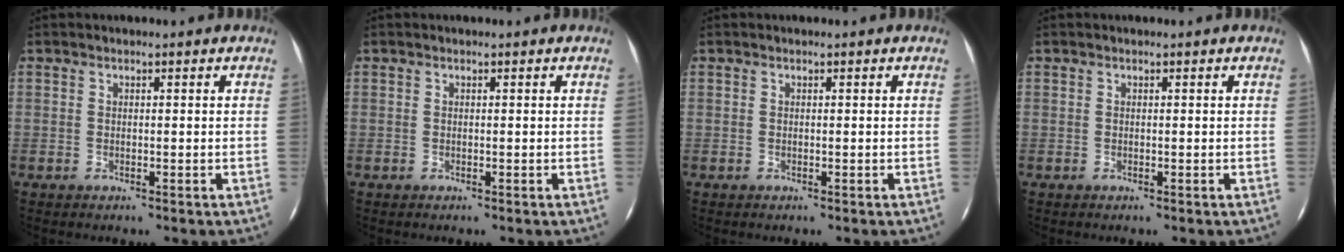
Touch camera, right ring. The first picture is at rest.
{"total": 0.0}
{"total": 0.0}
{"total": 0.0}